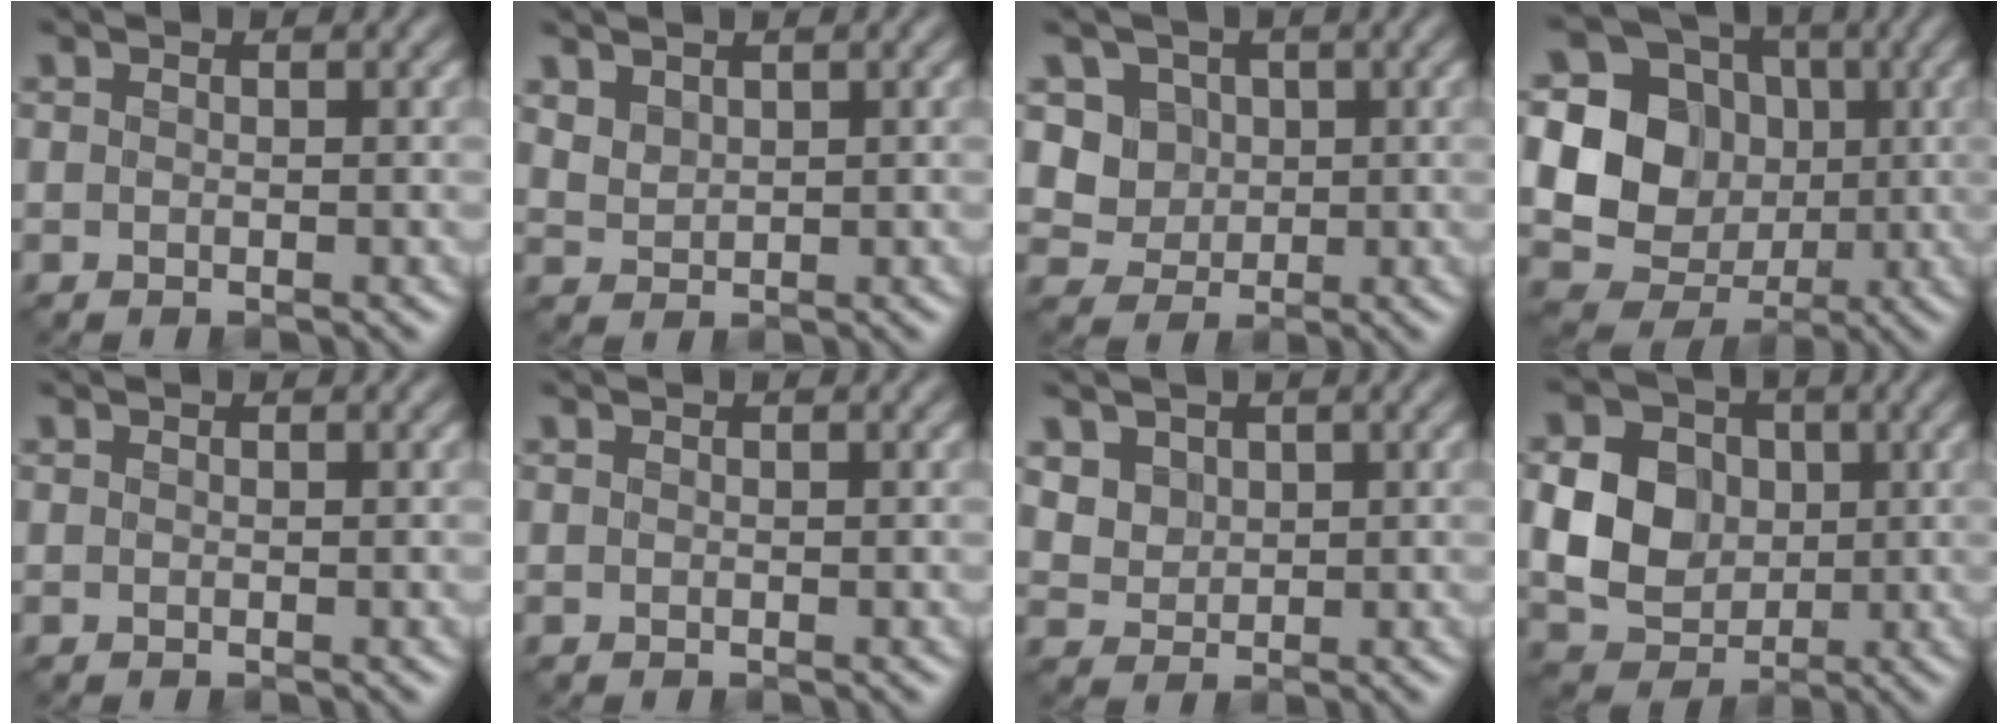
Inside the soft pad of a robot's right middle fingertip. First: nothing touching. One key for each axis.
{"total": 1.9, "fx": 1.4, "fy": 1.0, "fz": 0.8, "tx": -0.021, "ty": 0.000, "tz": 0.032}
{"total": 3.3, "fx": 0.8, "fy": 3.0, "fz": 1.1, "tx": -0.024, "ty": -0.012, "tz": 0.034}
{"total": 10.2, "fx": 0.6, "fy": 9.2, "fz": 4.6, "tx": -0.083, "ty": -0.006, "tz": -0.009}
{"total": 0.0}
{"total": 0.0}
{"total": 3.5, "fx": 2.0, "fy": 2.5, "fz": 1.4, "tx": -0.052, "ty": 0.001, "tz": 0.053}
{"total": 6.7, "fx": 0.4, "fy": 5.6, "fz": 3.6, "tx": -0.080, "ty": -0.001, "tz": 0.000}